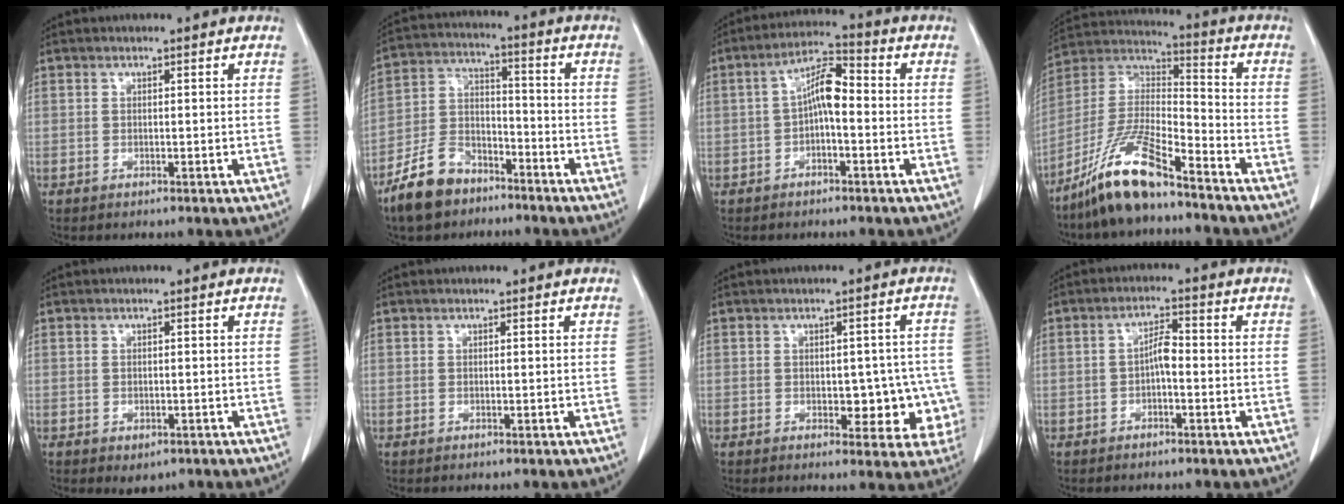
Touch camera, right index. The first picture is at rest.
{"total": 10.4, "force": [-7.5, 5.7, 4.4], "torque": [-0.103, 0.004, -0.143]}
{"total": 6.3, "force": [-0.5, 2.0, 5.9], "torque": [-0.110, 0.026, -0.013]}
{"total": 13.9, "force": [-10.2, 2.2, 9.2], "torque": [-0.192, -0.002, -0.191]}
{"total": 2.2, "force": [-1.2, 1.4, 1.1], "torque": [-0.011, -0.001, -0.004]}
{"total": 0.0}
{"total": 7.4, "force": [-1.4, 4.2, 5.9], "torque": [-0.042, 0.019, -0.009]}
{"total": 3.0, "force": [-0.7, 0.9, 2.8], "torque": [-0.049, 0.008, -0.012]}